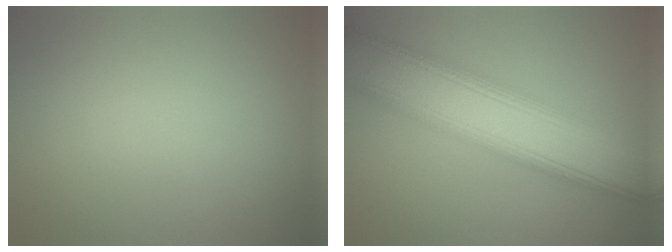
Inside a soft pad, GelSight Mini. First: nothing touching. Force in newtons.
{"total": 10.0, "press": 10.0, "slide": 0.2}